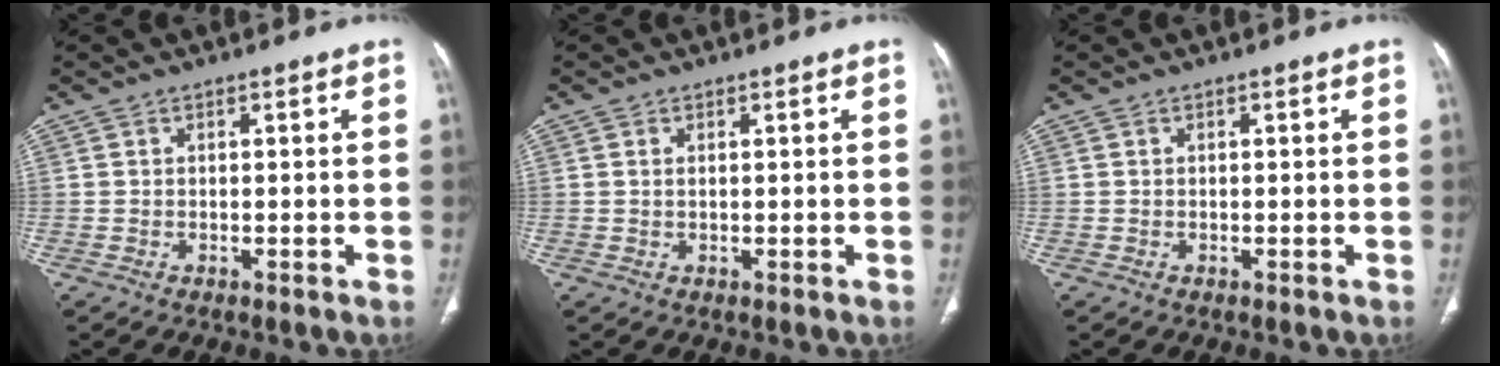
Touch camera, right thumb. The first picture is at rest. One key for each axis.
{"total": 0.6, "fx": 0.3, "fy": 0.2, "fz": 0.5, "tx": -0.014, "ty": 0.005, "tz": 0.007}
{"total": 0.0}